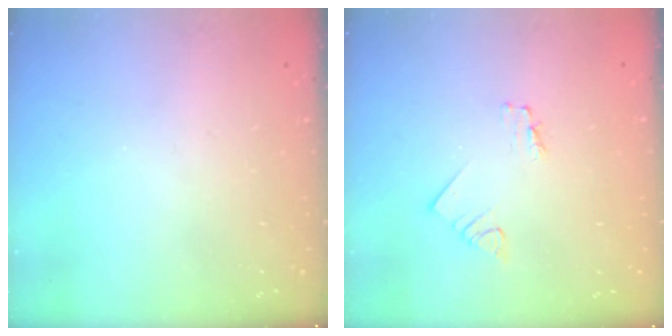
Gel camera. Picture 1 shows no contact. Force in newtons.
{"total": 1.2, "press": 1.2, "slide": 0.0}